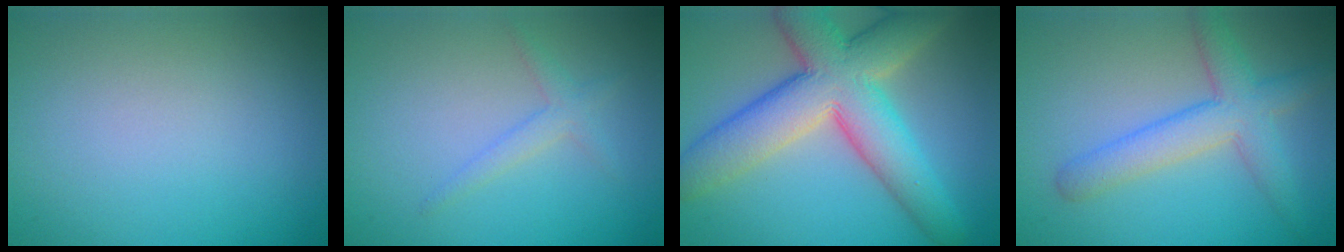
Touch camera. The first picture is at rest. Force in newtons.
{"total": 1.6, "press": 1.6, "slide": 0.1}
{"total": 10.4, "press": 10.4, "slide": 0.6}
{"total": 4.7, "press": 4.7, "slide": 0.2}